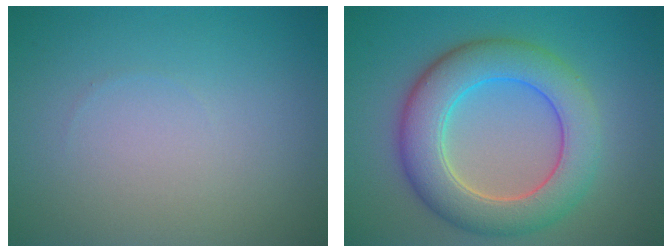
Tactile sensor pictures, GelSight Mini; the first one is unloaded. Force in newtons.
{"total": 7.6, "press": 7.6, "slide": 0.1}